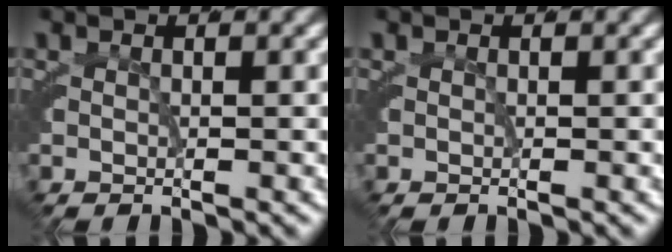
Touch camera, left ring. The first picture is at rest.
{"total": 0.0}